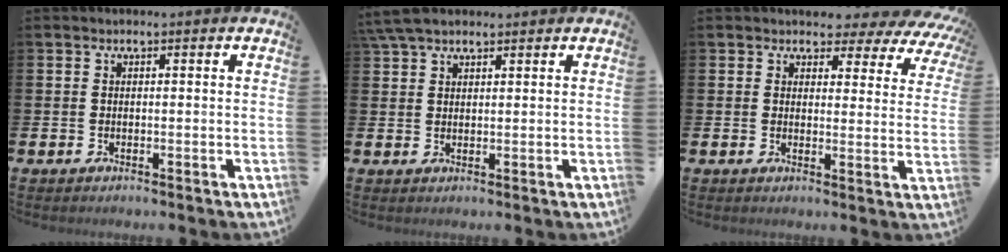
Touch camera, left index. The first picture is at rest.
{"total": 4.5, "force": [3.7, 1.5, 2.0], "torque": [-0.038, -0.006, 0.067]}
{"total": 3.5, "force": [2.9, 1.8, 0.8], "torque": [-0.022, -0.029, 0.043]}